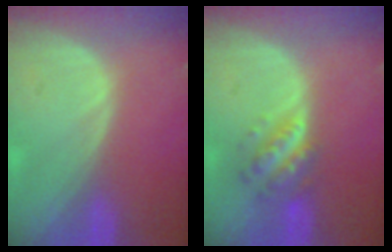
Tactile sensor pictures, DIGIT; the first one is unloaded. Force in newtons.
{"total": 5.8, "press": 5.3, "slide": 2.3}